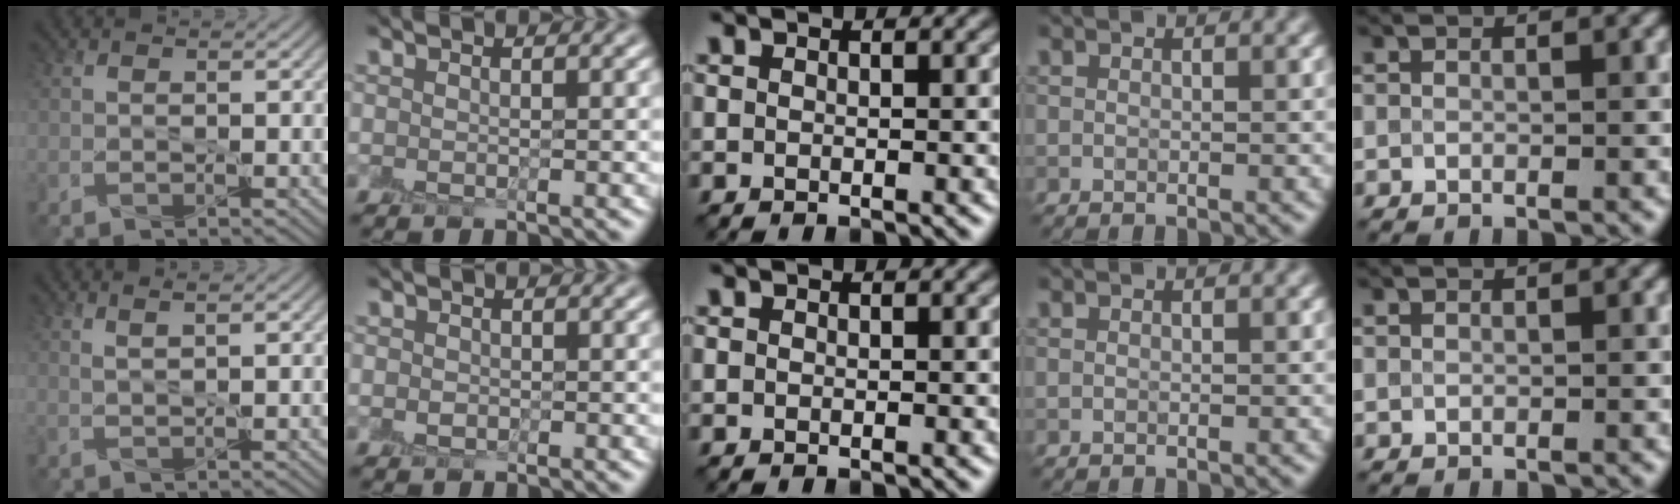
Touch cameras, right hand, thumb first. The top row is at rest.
{"thumb": {"total": 2.0, "force": [1.3, 0.4, 1.4], "torque": [-0.020, -0.003, 0.019]}, "index": {"total": 0.7, "force": [-0.2, 0.6, 0.2], "torque": [0.001, 0.002, 0.001]}}